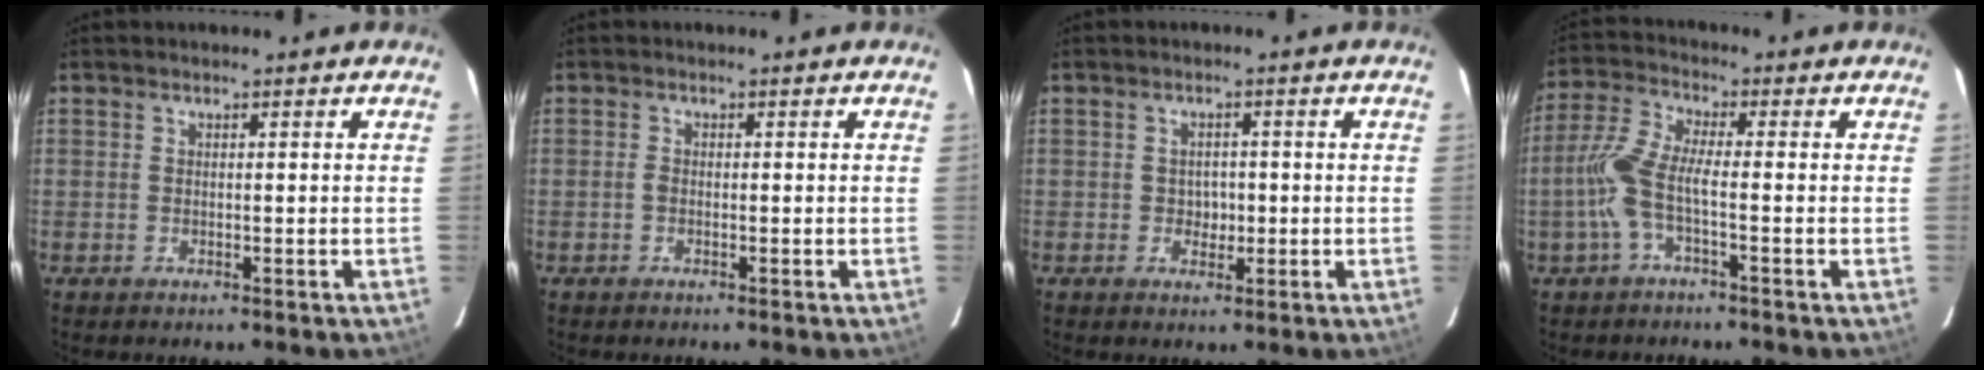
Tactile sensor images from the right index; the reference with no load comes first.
{"total": 0.6, "force": [-0.2, 0.4, 0.4], "torque": [-0.007, 0.002, -0.006]}
{"total": 2.4, "force": [-0.4, 2.2, 0.9], "torque": [-0.013, 0.006, -0.004]}
{"total": 7.1, "force": [-2.2, 1.3, 6.7], "torque": [-0.160, 0.006, -0.043]}